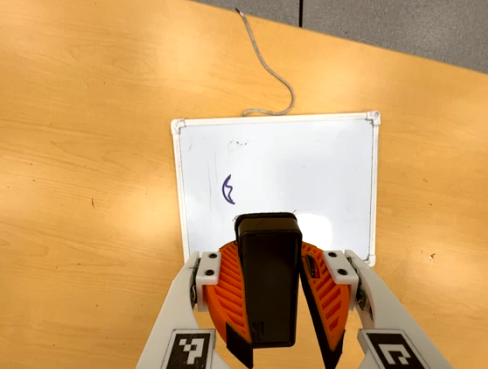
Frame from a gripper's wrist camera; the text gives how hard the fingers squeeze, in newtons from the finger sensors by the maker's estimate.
{"total": 10.4, "left": 9.8, "right": 10.9}